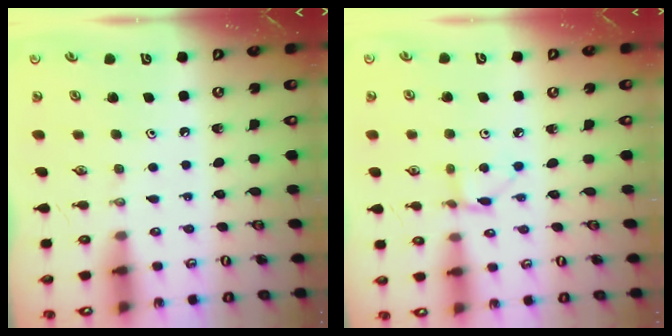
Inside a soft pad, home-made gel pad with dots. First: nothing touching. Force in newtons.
{"total": 3.2, "press": 3.1, "slide": 0.4}